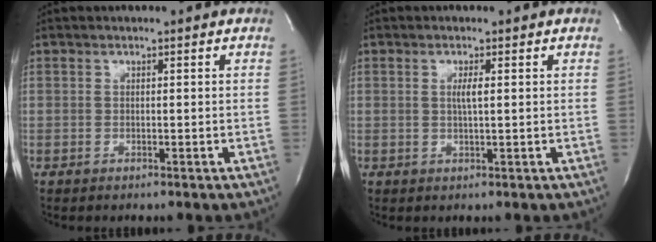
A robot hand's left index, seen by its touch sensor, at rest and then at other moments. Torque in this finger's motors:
{"motor_torque": [0.31, 0.14, 0.12, 0.04]}